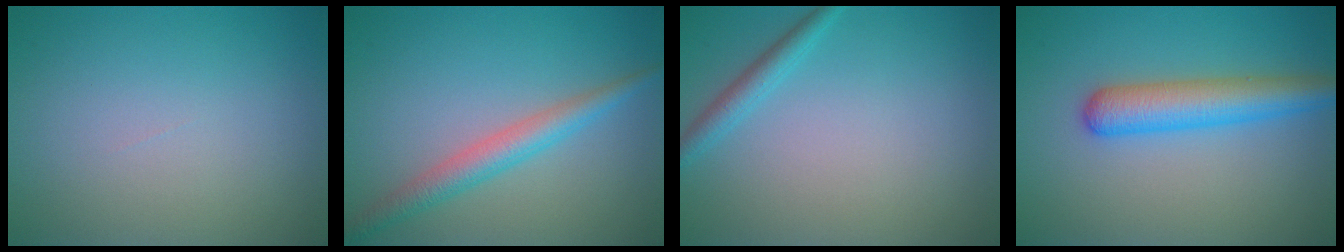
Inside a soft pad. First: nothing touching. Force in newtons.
{"total": 3.2, "press": 3.2, "slide": 0.1}
{"total": 1.8, "press": 1.8, "slide": 0.0}
{"total": 4.7, "press": 4.7, "slide": 0.2}